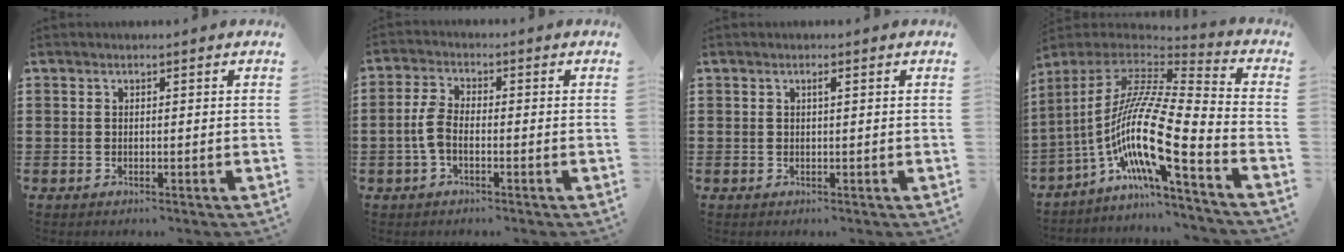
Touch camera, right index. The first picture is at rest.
{"total": 4.0, "force": [-1.3, 1.8, 3.4], "torque": [-0.088, -0.006, -0.031]}
{"total": 0.7, "force": [0.2, 0.1, 0.7], "torque": [-0.013, 0.000, 0.004]}
{"total": 15.1, "force": [-6.3, 2.9, 13.4], "torque": [-0.293, -0.018, -0.132]}